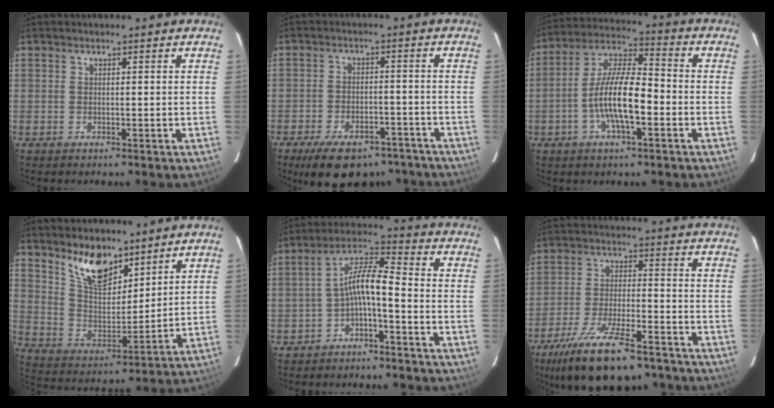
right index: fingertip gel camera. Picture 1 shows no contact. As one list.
[{"total": 16.4, "force": [-12.4, 7.5, 7.6], "torque": [-0.156, 0.001, -0.164]}, {"total": 12.3, "force": [-3.7, 3.5, 11.2], "torque": [-0.224, 0.003, -0.072]}, {"total": 11.6, "force": [8.5, 4.9, 6.1], "torque": [-0.109, -0.002, 0.164]}, {"total": 6.8, "force": [-3.1, 1.4, 5.8], "torque": [-0.135, 0.020, -0.058]}, {"total": 18.7, "force": [-14.1, 5.9, 10.8], "torque": [-0.216, -0.033, -0.227]}]